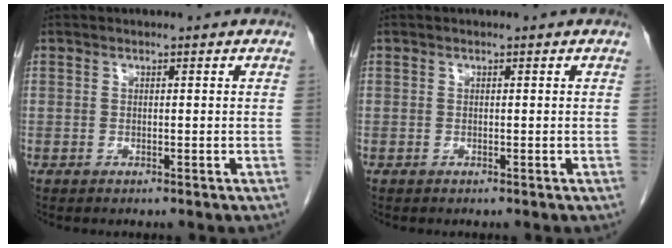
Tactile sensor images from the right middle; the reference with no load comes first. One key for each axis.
{"total": 0.0}